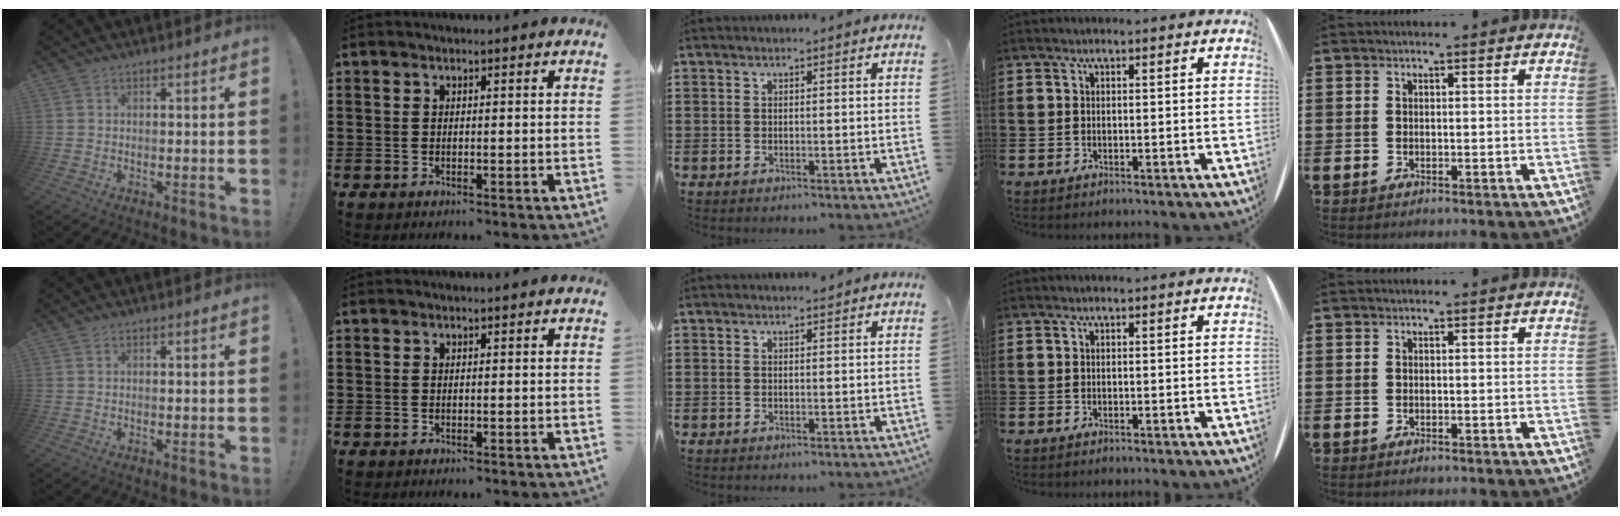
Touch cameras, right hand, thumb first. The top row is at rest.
{"middle": {"total": 0.6, "force": [0.5, 0.4, 0.1], "torque": [0.004, -0.004, 0.007]}}